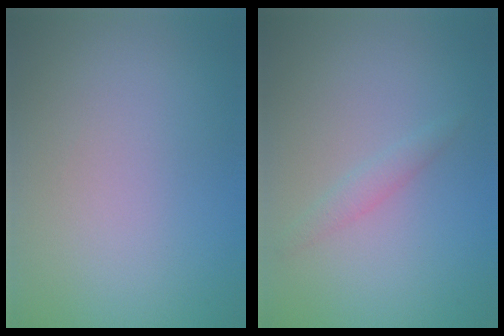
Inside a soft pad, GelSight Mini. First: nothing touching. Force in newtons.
{"total": 1.2, "press": 1.2, "slide": 0.0}